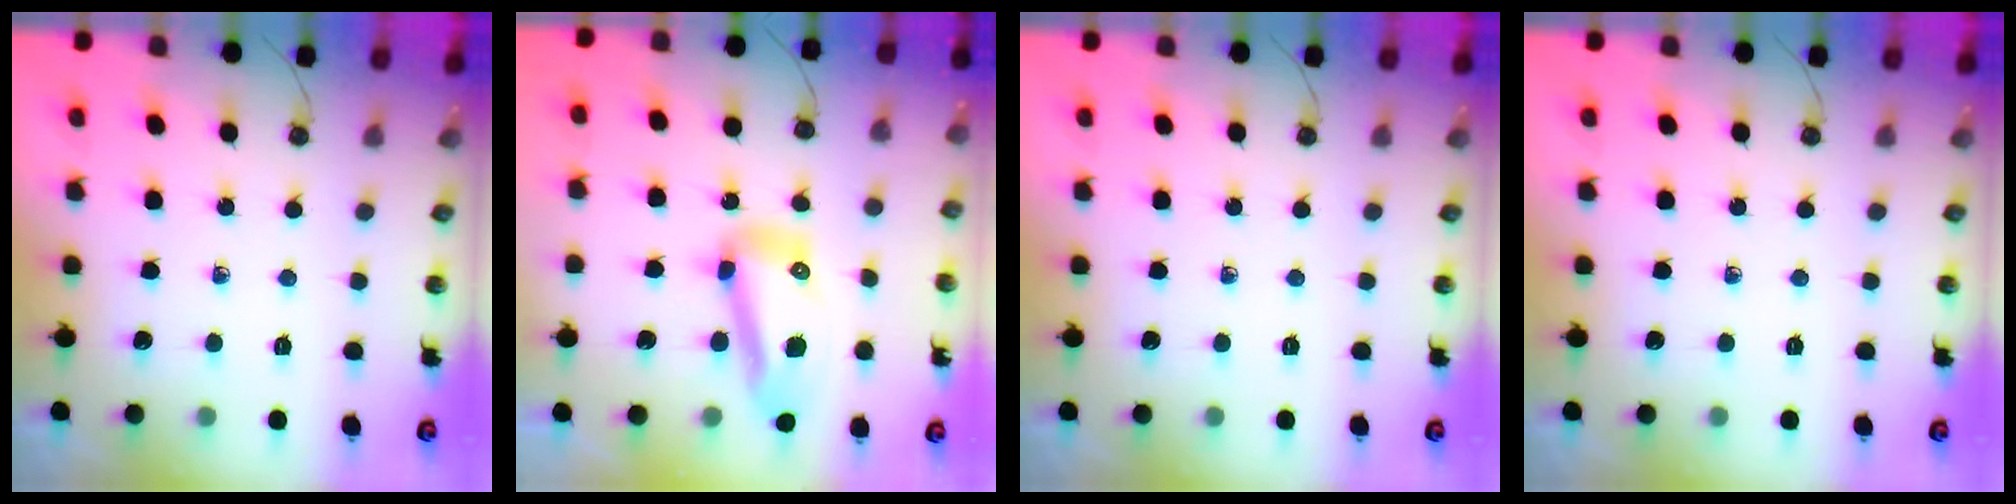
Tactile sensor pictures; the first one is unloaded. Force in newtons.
{"total": 12.7, "press": 12.6, "slide": 1.4}
{"total": 0.0}
{"total": 0.0}